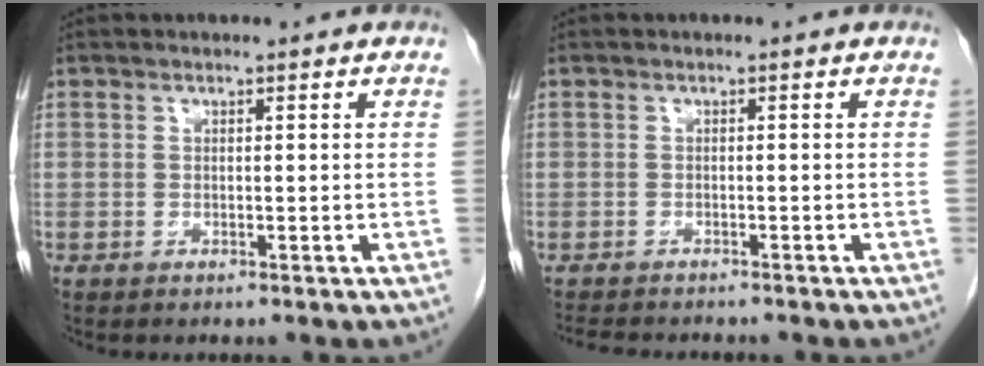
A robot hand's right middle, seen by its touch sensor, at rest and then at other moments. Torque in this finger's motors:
{"motor_torque": [0.24, -0.16, 0.00, 0.01]}